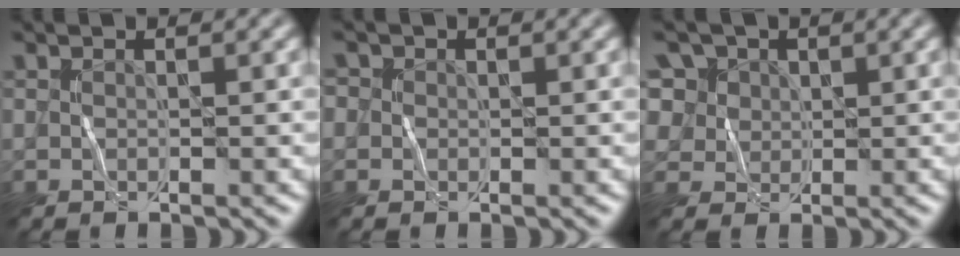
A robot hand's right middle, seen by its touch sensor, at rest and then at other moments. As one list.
[{"total": 1.2, "force": [0.3, 1.2, 0.2], "torque": [-0.001, 0.003, -0.007]}, {"total": 7.8, "force": [4.0, 6.0, 3.1], "torque": [-0.076, 0.018, 0.058]}]